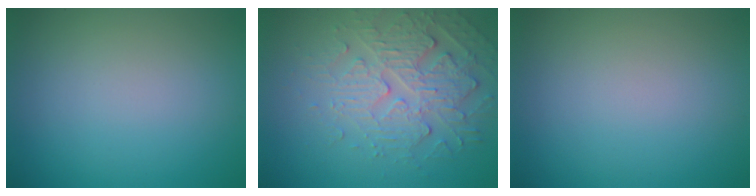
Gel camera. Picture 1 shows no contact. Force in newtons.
{"total": 4.4, "press": 3.9, "slide": 2.1}
{"total": 0.0}